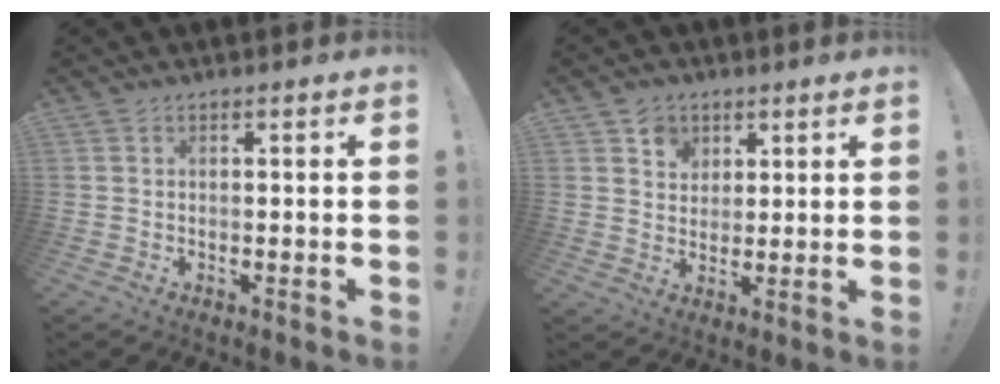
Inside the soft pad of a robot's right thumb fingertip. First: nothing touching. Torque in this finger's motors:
{"motor_torque": [0.96, 0.62, 0.08, -0.24, 0.00]}